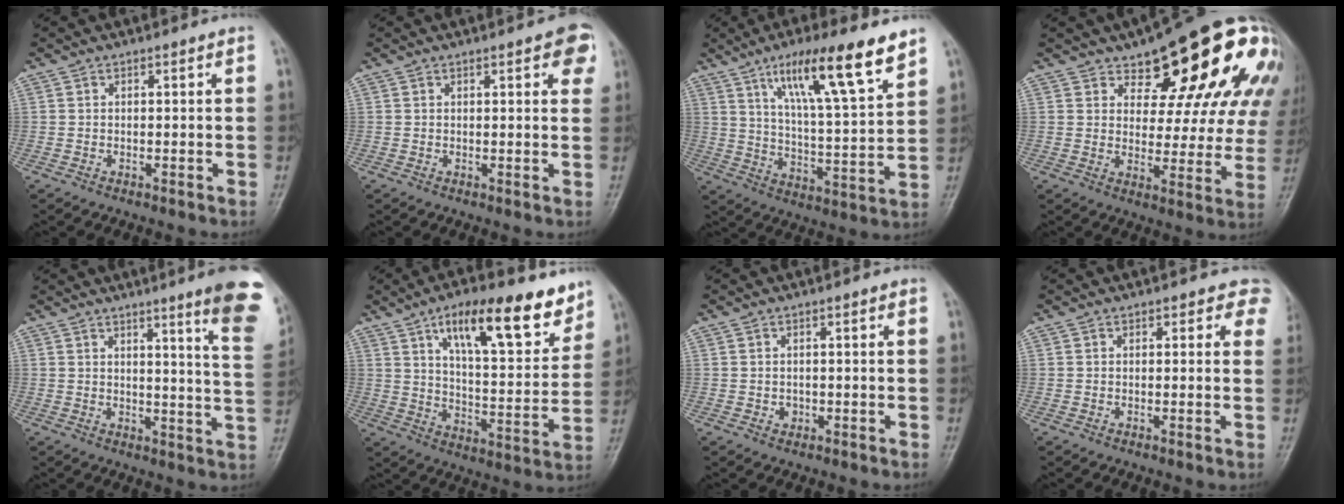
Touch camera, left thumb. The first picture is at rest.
{"total": 4.7, "force": [2.2, 1.6, 3.8], "torque": [-0.029, -0.003, 0.018]}
{"total": 16.7, "force": [10.3, 2.7, 12.9], "torque": [-0.202, -0.044, 0.178]}
{"total": 20.5, "force": [11.0, 9.2, 14.6], "torque": [-0.149, -0.048, 0.142]}
{"total": 16.3, "force": [9.2, 0.9, 13.4], "torque": [-0.148, -0.054, 0.106]}
{"total": 18.9, "force": [11.4, 6.6, 13.6], "torque": [-0.161, -0.051, 0.181]}
{"total": 1.3, "force": [-0.3, 1.1, 0.5], "torque": [-0.002, 0.003, -0.002]}
{"total": 3.5, "force": [2.1, 2.3, 1.6], "torque": [0.020, -0.005, 0.006]}